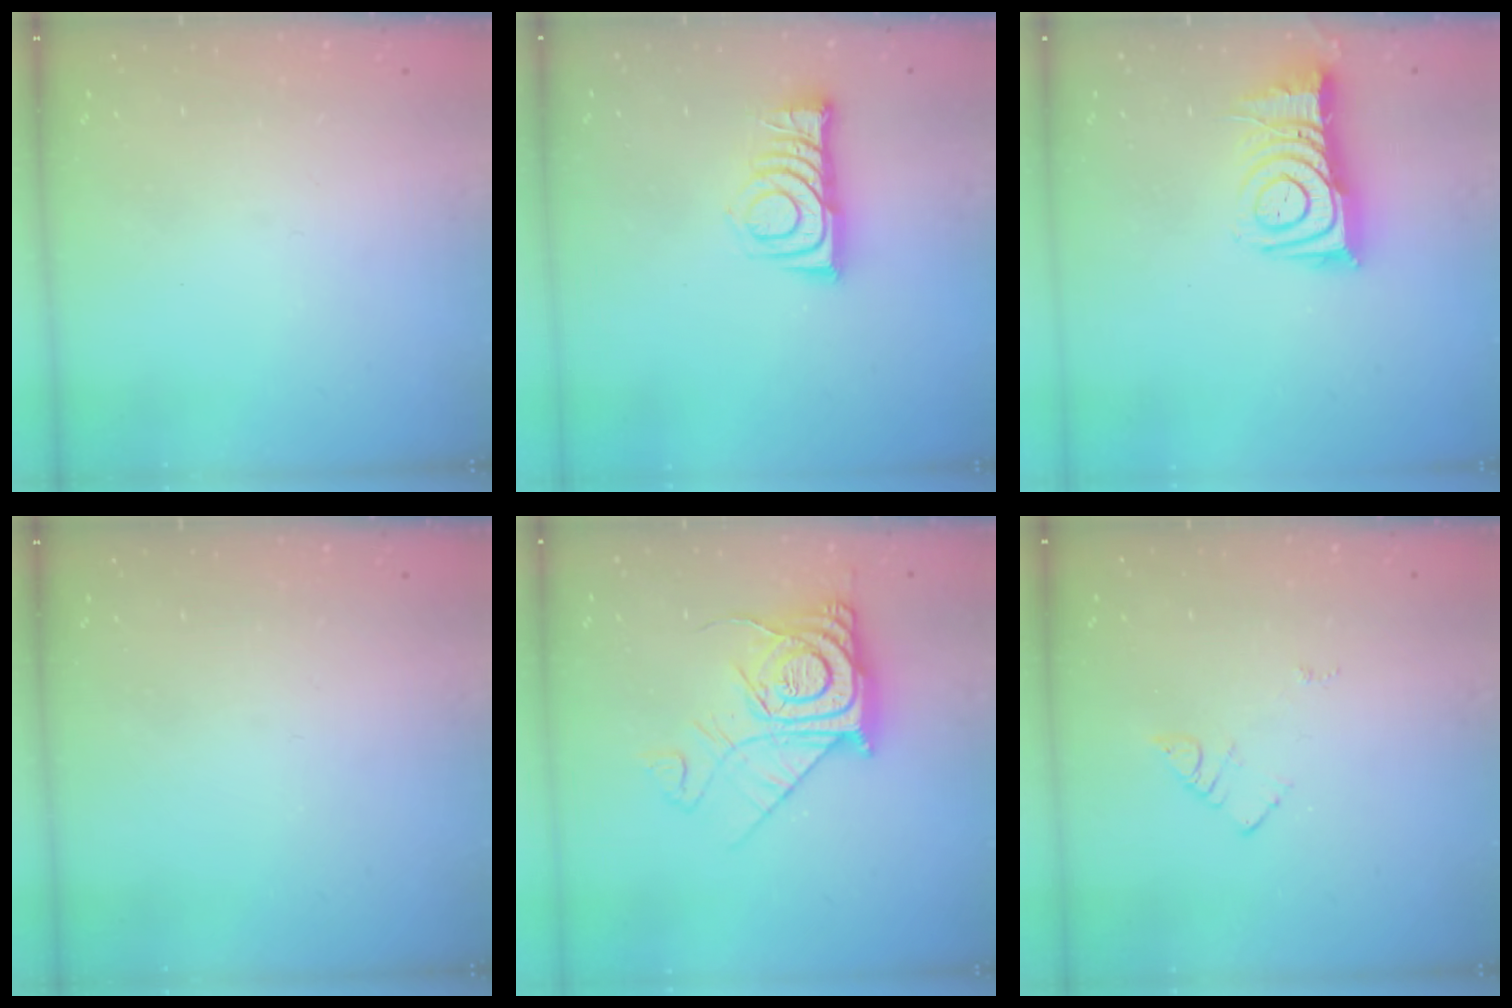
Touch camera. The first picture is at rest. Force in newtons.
{"total": 8.9, "press": 8.8, "slide": 0.9}
{"total": 11.8, "press": 11.8, "slide": 1.1}
{"total": 0.0}
{"total": 15.1, "press": 15.0, "slide": 1.4}
{"total": 3.7, "press": 3.7, "slide": 0.3}